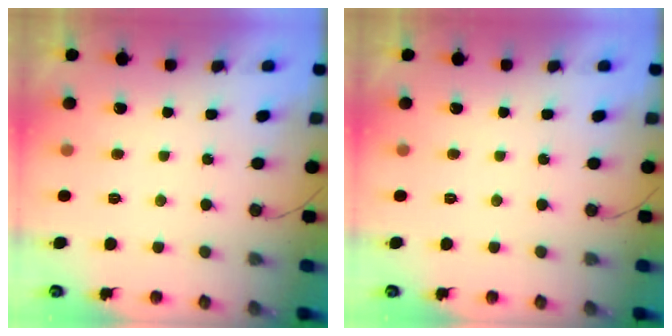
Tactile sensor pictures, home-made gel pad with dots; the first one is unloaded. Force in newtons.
{"total": 0.0}